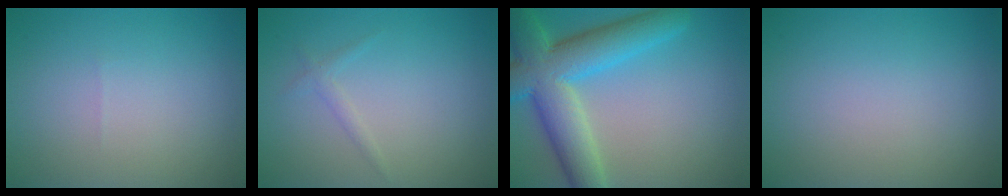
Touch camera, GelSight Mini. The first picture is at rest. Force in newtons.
{"total": 0.9, "press": 0.9, "slide": 0.1}
{"total": 9.2, "press": 9.2, "slide": 0.4}
{"total": 0.0}